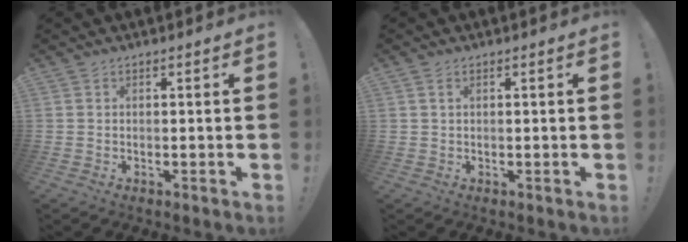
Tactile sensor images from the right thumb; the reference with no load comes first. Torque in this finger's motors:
{"motor_torque": [-0.08, -0.05, -0.04, -0.08, 0.07]}